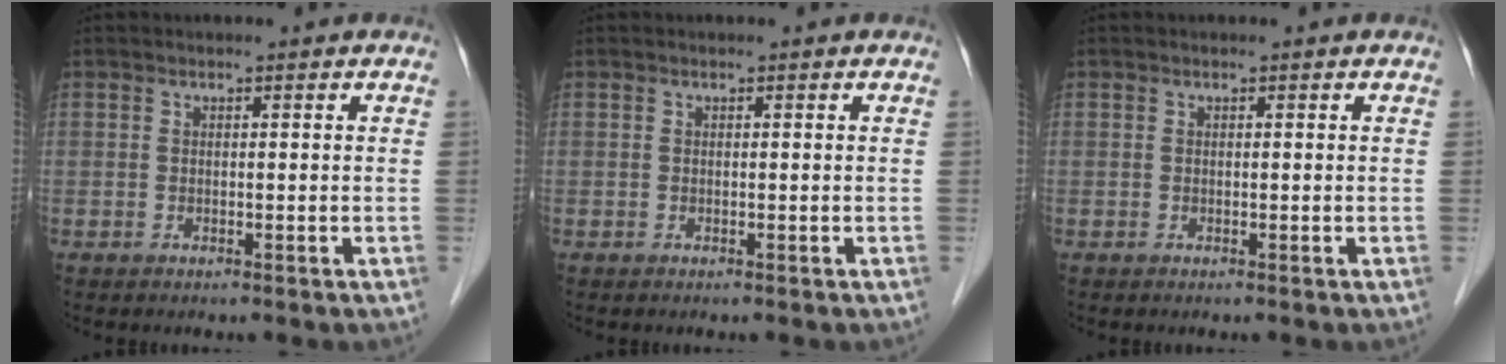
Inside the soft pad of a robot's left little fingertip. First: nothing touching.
{"total": 0.0}
{"total": 0.0}